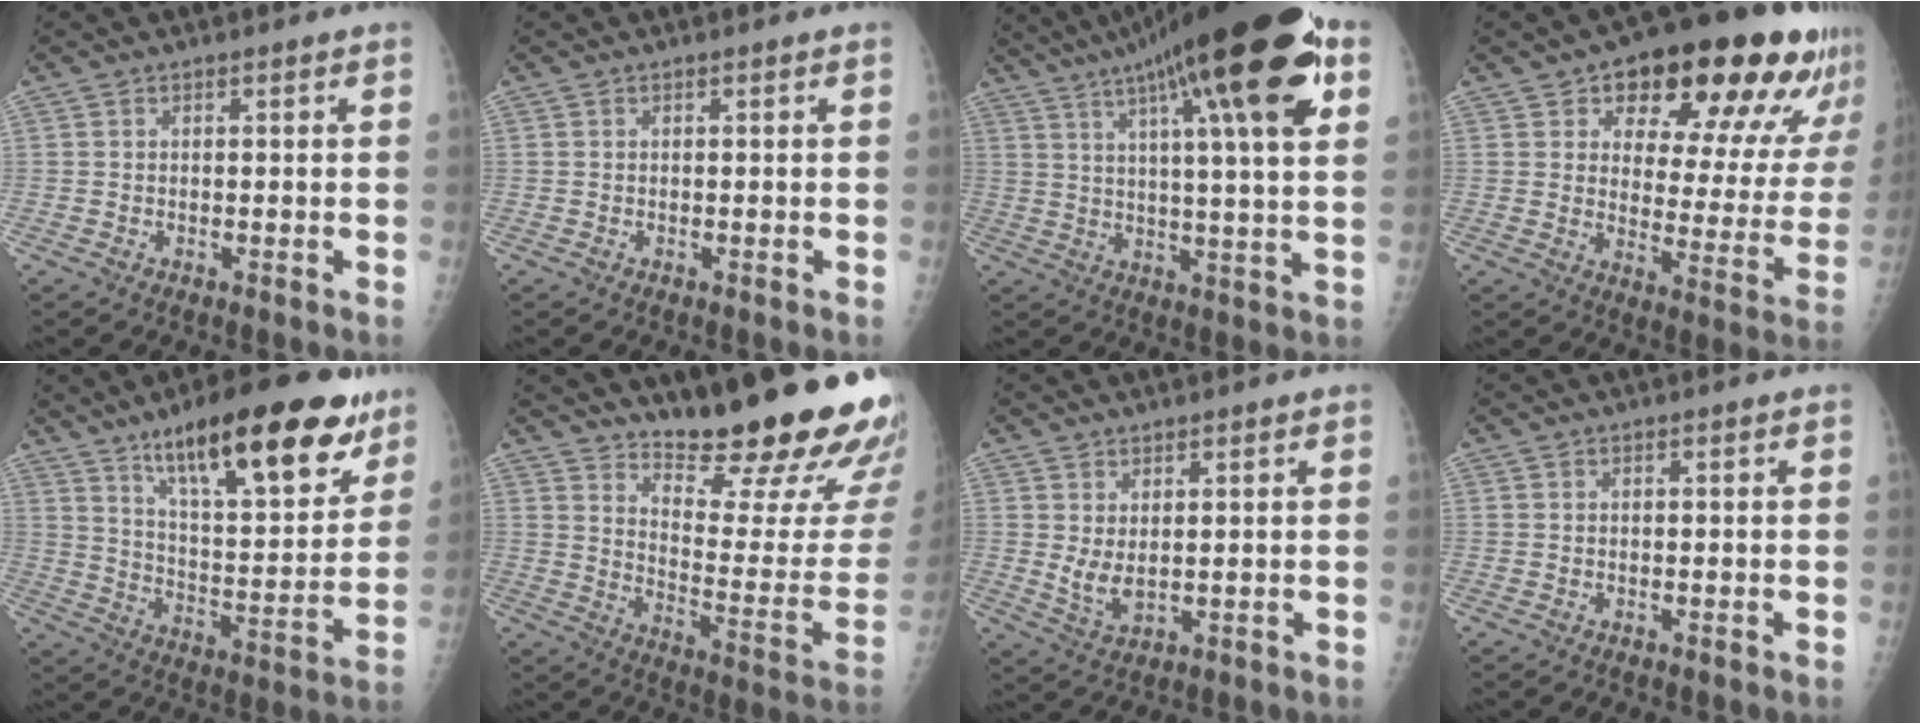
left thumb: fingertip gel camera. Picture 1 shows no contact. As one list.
[{"total": 0.0}, {"total": 25.9, "force": [12.3, 5.0, 22.2], "torque": [-0.342, 0.000, 0.185]}, {"total": 23.3, "force": [14.2, 9.9, 15.6], "torque": [-0.165, -0.047, 0.190]}, {"total": 25.2, "force": [15.6, 7.8, 18.2], "torque": [-0.236, -0.054, 0.246]}, {"total": 25.2, "force": [19.2, 4.8, 15.7], "torque": [-0.194, -0.154, 0.267]}, {"total": 4.9, "force": [1.5, 2.3, 4.0], "torque": [-0.068, -0.017, 0.037]}, {"total": 0.0}]